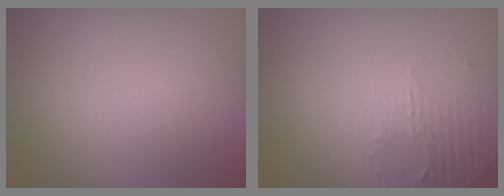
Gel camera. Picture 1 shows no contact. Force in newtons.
{"total": 2.6, "press": 2.5, "slide": 0.7}